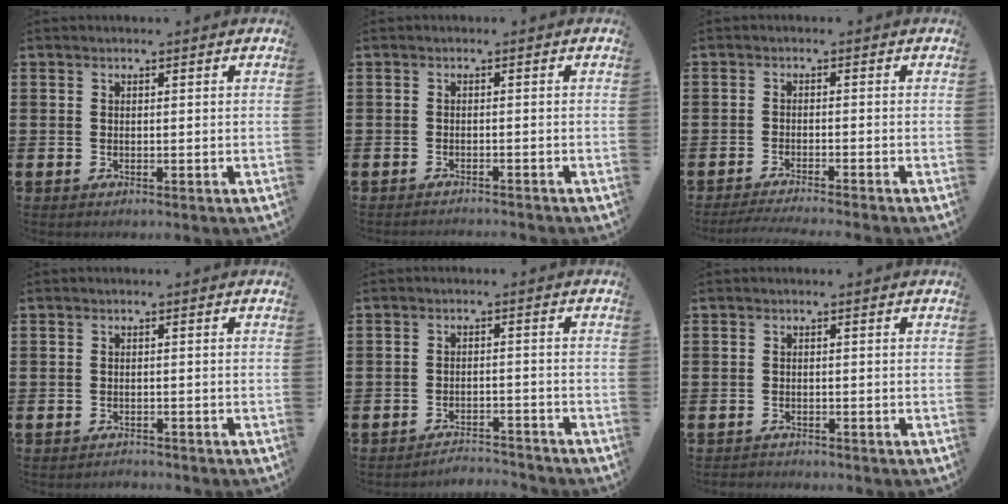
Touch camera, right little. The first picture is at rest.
{"total": 0.9, "force": [-0.9, -0.2, -0.1], "torque": [0.000, 0.000, -0.019]}
{"total": 1.8, "force": [-1.7, -0.2, 0.7], "torque": [-0.009, 0.002, -0.033]}
{"total": 0.9, "force": [-0.9, 0.0, -0.1], "torque": [0.000, 0.002, -0.019]}
{"total": 2.7, "force": [-2.7, 0.0, -0.1], "torque": [-0.004, 0.004, -0.058]}
{"total": 0.7, "force": [-0.7, 0.1, -0.1], "torque": [0.000, 0.001, -0.016]}